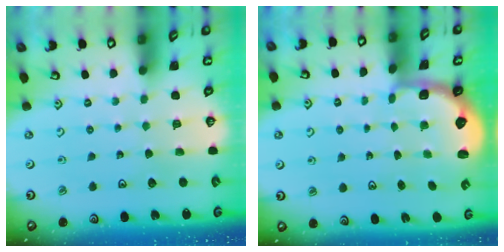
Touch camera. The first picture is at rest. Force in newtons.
{"total": 2.3, "press": 1.7, "slide": 1.5}